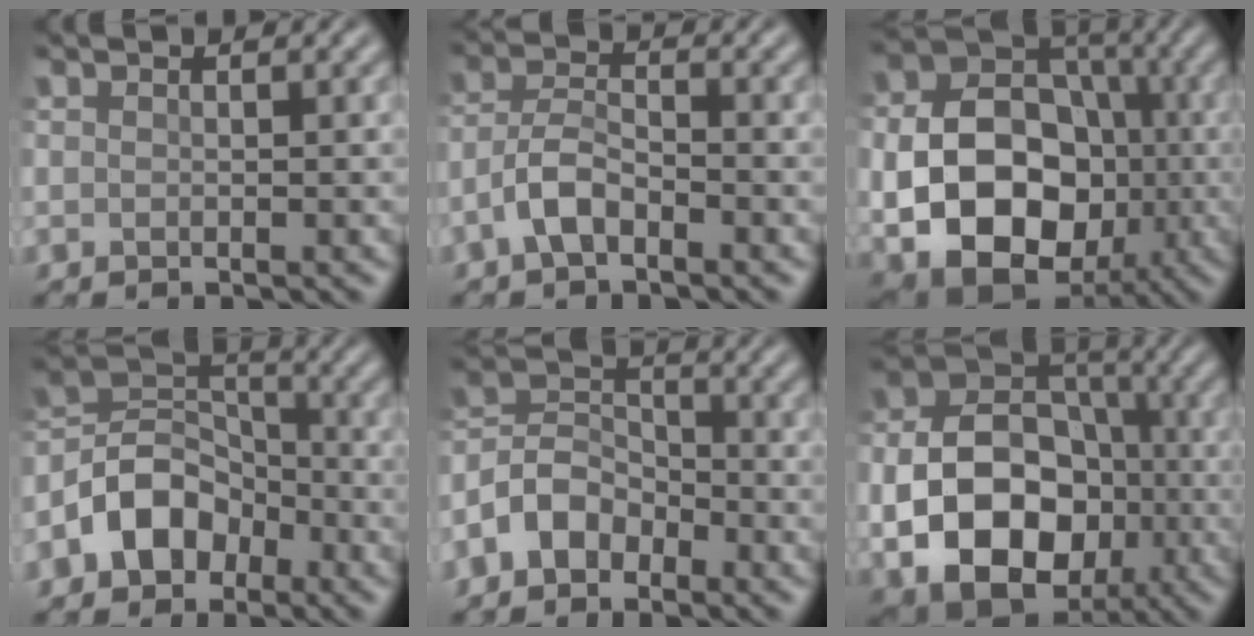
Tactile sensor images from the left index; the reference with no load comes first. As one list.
[{"total": 3.1, "force": [-2.2, 1.1, 2.0], "torque": [-0.045, 0.006, -0.047]}, {"total": 13.8, "force": [-3.1, 10.6, 8.4], "torque": [-0.131, -0.020, -0.055]}, {"total": 5.8, "force": [-3.5, 4.0, 2.4], "torque": [-0.035, 0.005, -0.072]}, {"total": 4.3, "force": [-3.0, 2.5, 1.7], "torque": [-0.038, 0.007, -0.067]}, {"total": 12.5, "force": [-3.3, 9.3, 7.6], "torque": [-0.137, -0.034, -0.050]}]